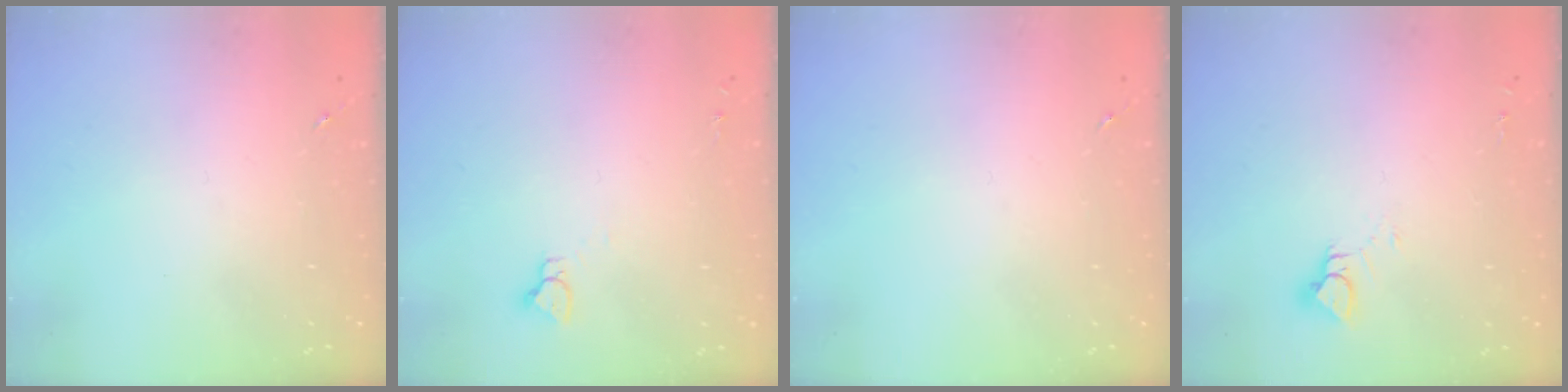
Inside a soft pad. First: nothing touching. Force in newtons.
{"total": 2.9, "press": 2.9, "slide": 0.2}
{"total": 0.0}
{"total": 4.5, "press": 4.5, "slide": 0.4}